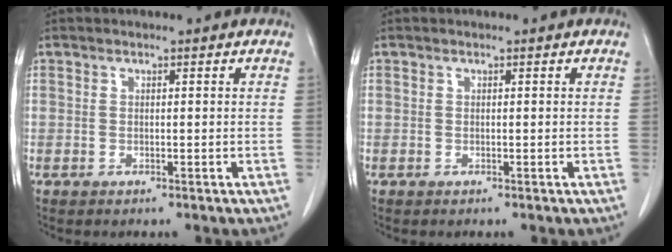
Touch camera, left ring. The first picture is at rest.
{"total": 0.0}